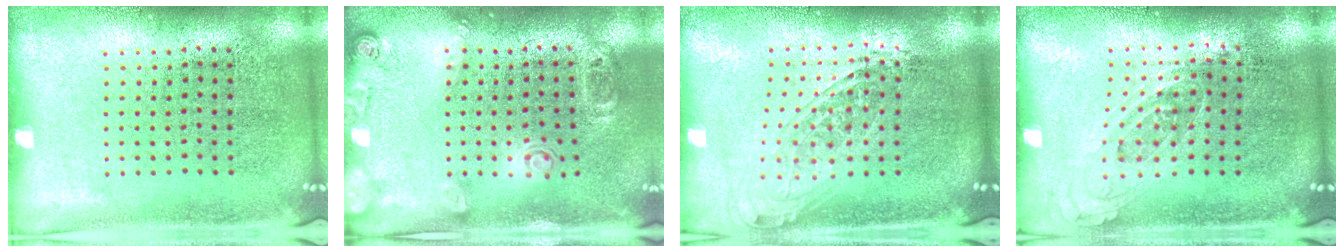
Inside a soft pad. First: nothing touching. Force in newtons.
{"total": 1.8, "press": 1.2, "slide": 1.4}
{"total": 1.7, "press": 1.3, "slide": 1.0}
{"total": 0.6, "press": 0.6, "slide": 0.3}